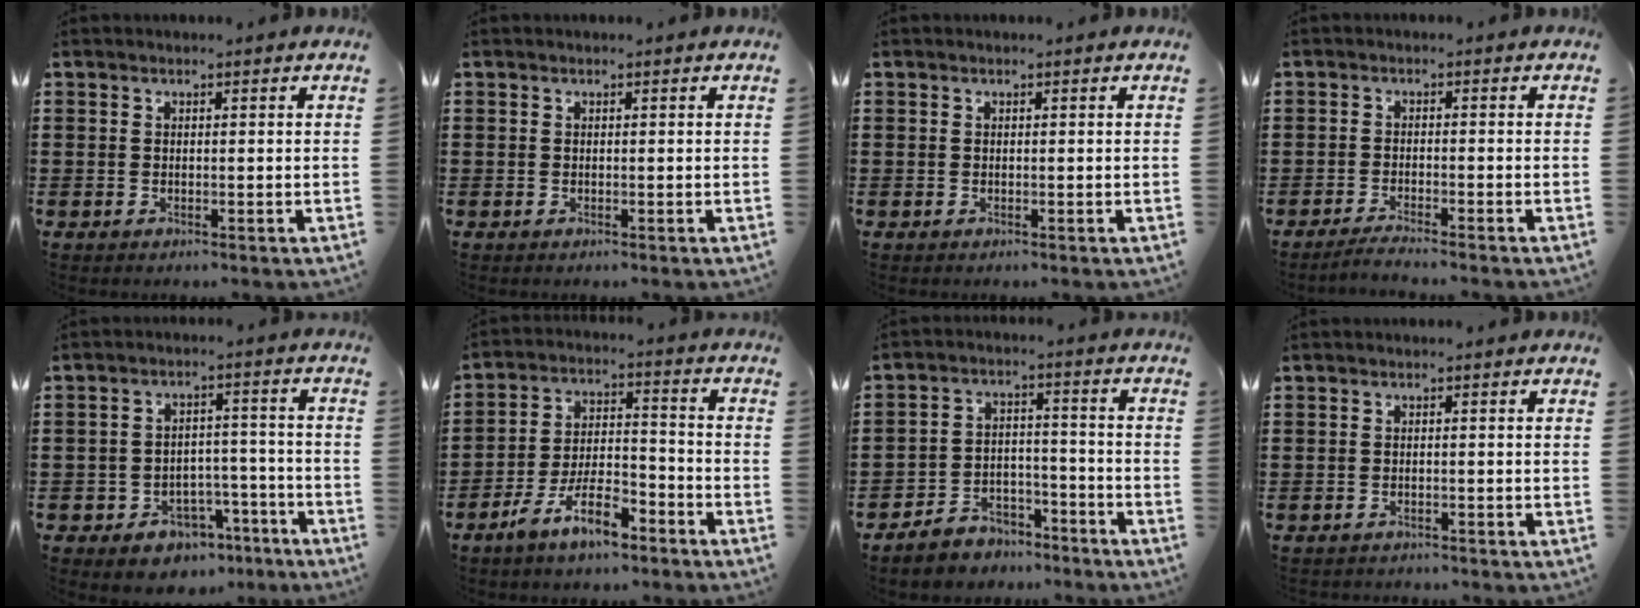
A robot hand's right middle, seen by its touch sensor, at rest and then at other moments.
{"total": 0.0}
{"total": 0.0}
{"total": 2.0, "force": [-1.9, -0.3, 0.5], "torque": [-0.011, -0.001, -0.037]}
{"total": 4.8, "force": [-3.9, 2.7, 1.0], "torque": [-0.023, 0.020, -0.075]}
{"total": 9.4, "force": [-6.5, 3.0, 6.0], "torque": [-0.120, 0.009, -0.124]}
{"total": 4.8, "force": [-4.4, 1.8, 0.1], "torque": [-0.007, 0.011, -0.090]}
{"total": 0.8, "force": [-0.8, 0.0, 0.0], "torque": [-0.003, 0.000, -0.017]}